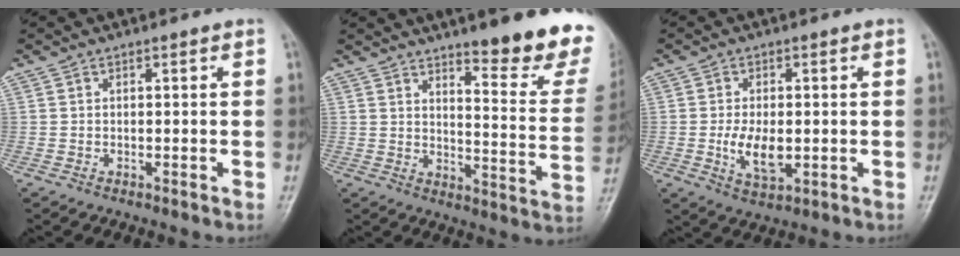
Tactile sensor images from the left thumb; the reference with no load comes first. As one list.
[{"total": 16.9, "force": [12.2, 3.1, 11.3], "torque": [-0.109, -0.090, 0.160]}, {"total": 6.7, "force": [-0.9, 3.5, 5.6], "torque": [-0.100, -0.005, -0.012]}]